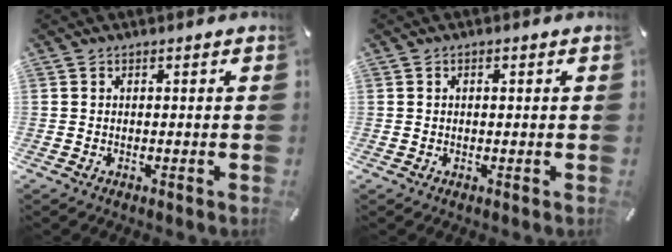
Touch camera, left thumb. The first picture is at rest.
{"total": 0.8, "force": [0.2, 0.5, 0.6], "torque": [-0.012, 0.002, 0.002]}